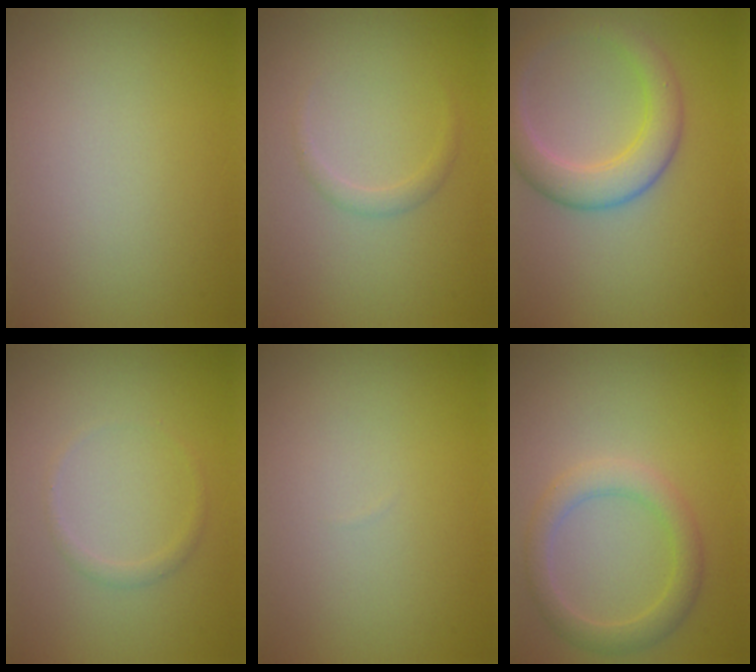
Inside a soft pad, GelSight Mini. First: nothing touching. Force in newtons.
{"total": 1.0, "press": 1.0, "slide": 0.1}
{"total": 4.4, "press": 4.4, "slide": 0.3}
{"total": 0.9, "press": 0.9, "slide": 0.0}
{"total": 0.0}
{"total": 3.0, "press": 3.0, "slide": 0.1}